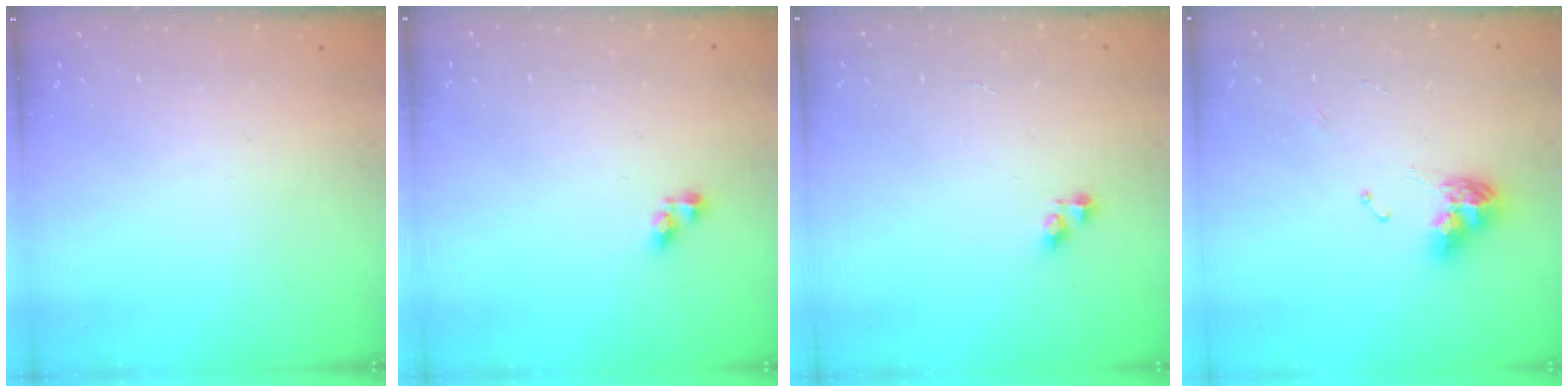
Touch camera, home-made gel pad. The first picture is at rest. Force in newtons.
{"total": 4.2, "press": 4.1, "slide": 0.6}
{"total": 3.1, "press": 3.1, "slide": 0.4}
{"total": 9.4, "press": 9.4, "slide": 1.1}